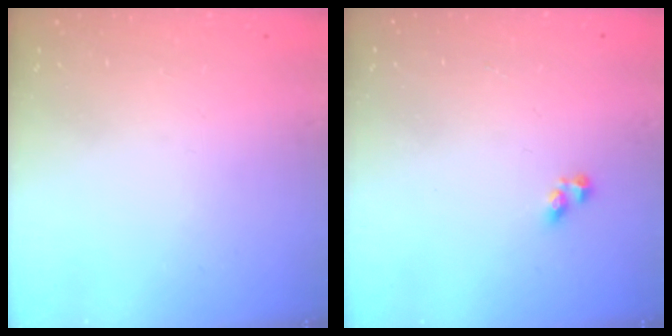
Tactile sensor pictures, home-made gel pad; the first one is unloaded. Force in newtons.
{"total": 2.9, "press": 2.9, "slide": 0.4}